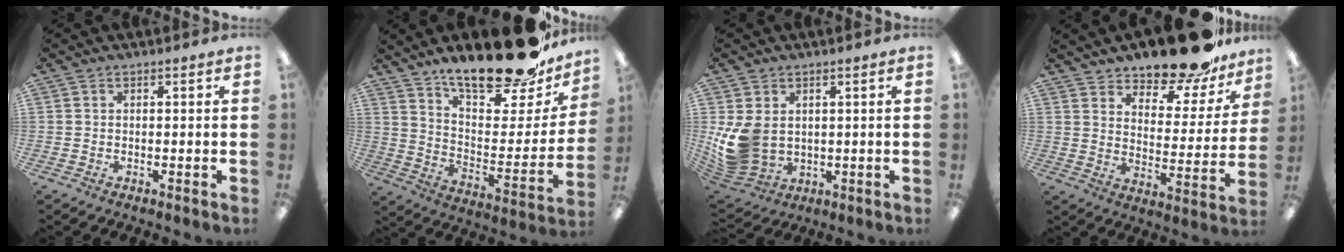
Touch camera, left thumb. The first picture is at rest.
{"total": 22.2, "force": [18.4, 6.3, 10.7], "torque": [-0.145, -0.139, 0.310]}
{"total": 11.0, "force": [0.9, 8.4, 6.9], "torque": [-0.170, -0.007, 0.019]}
{"total": 15.5, "force": [13.9, 4.4, 5.3], "torque": [-0.071, -0.114, 0.240]}